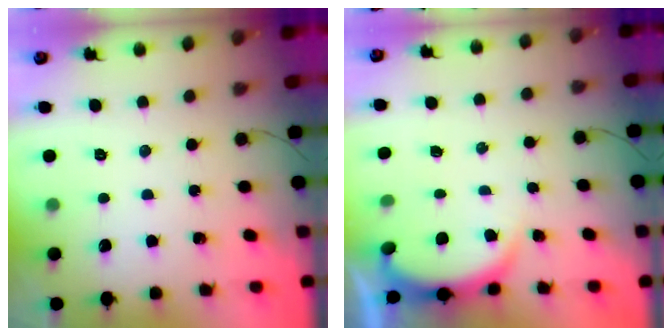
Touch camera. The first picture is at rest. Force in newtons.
{"total": 3.8, "press": 3.7, "slide": 0.6}